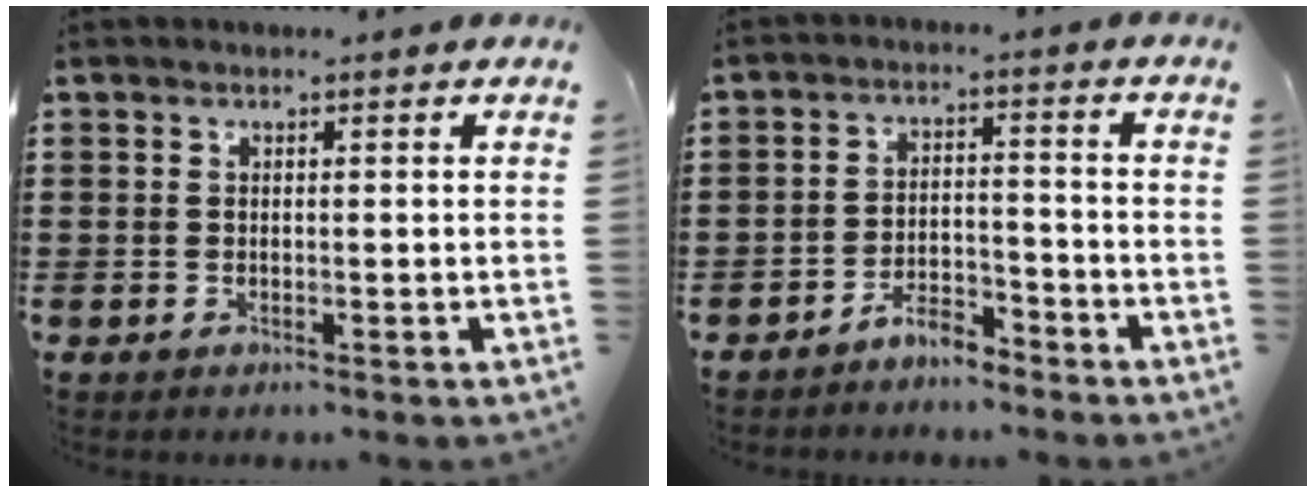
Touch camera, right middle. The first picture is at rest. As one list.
[{"total": 4.2, "force": [-4.0, 0.7, 0.7], "torque": [-0.015, 0.008, -0.082]}]